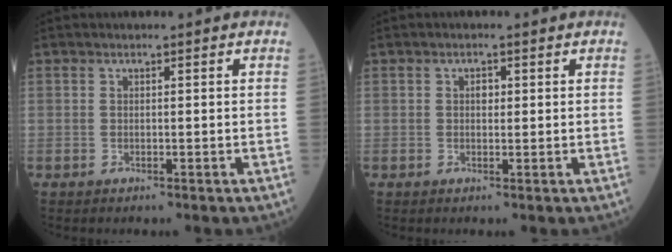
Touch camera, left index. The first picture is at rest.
{"total": 1.5, "force": [0.5, 1.0, 0.9], "torque": [-0.020, 0.007, 0.011]}